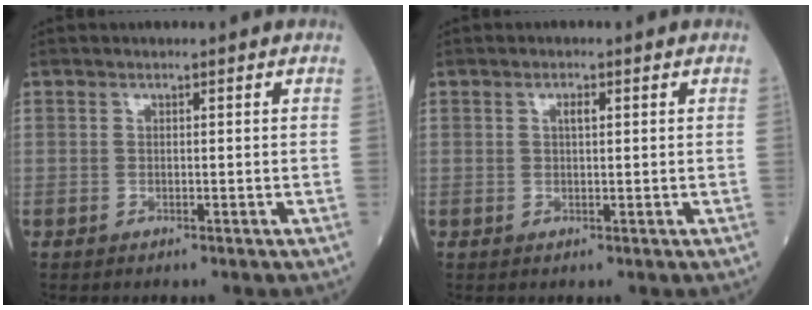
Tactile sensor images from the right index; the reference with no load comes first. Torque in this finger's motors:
{"motor_torque": [0.29, 0.06, 0.16, 0.04]}